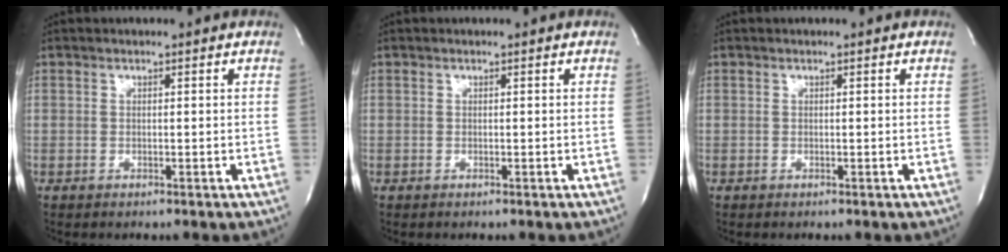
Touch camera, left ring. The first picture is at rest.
{"total": 0.0}
{"total": 0.0}